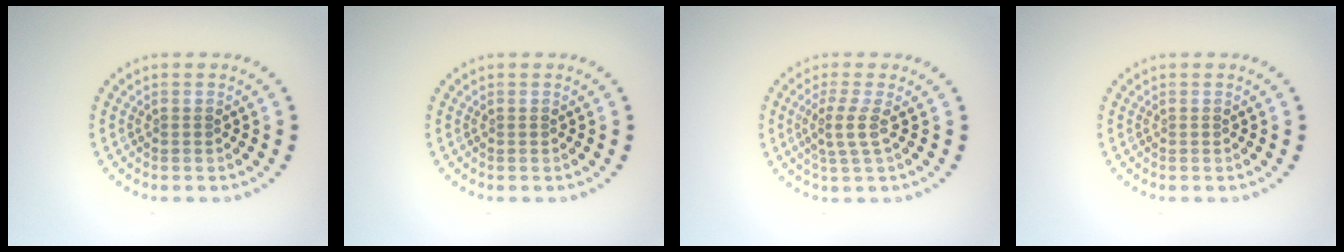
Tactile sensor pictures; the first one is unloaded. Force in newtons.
{"total": 0.0}
{"total": 2.2, "press": 1.6, "slide": 1.5}
{"total": 0.0}